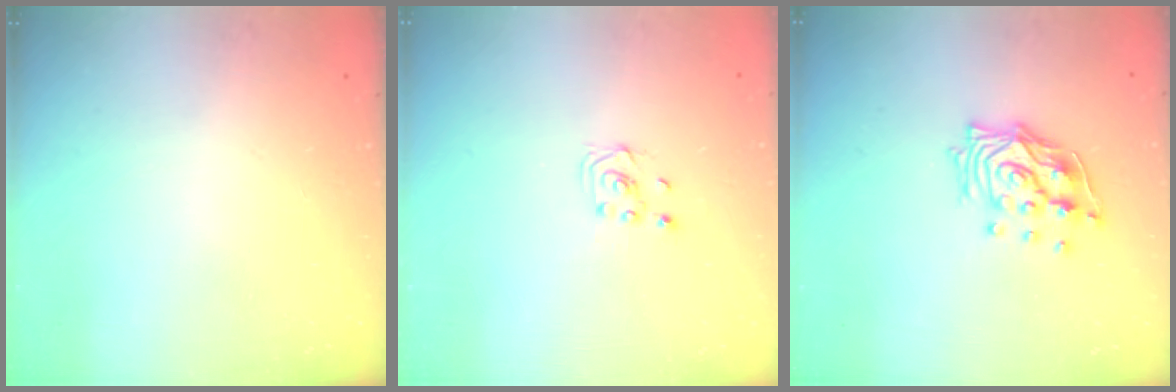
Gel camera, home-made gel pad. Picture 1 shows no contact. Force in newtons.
{"total": 2.3, "press": 2.2, "slide": 0.8}
{"total": 13.3, "press": 13.3, "slide": 1.2}